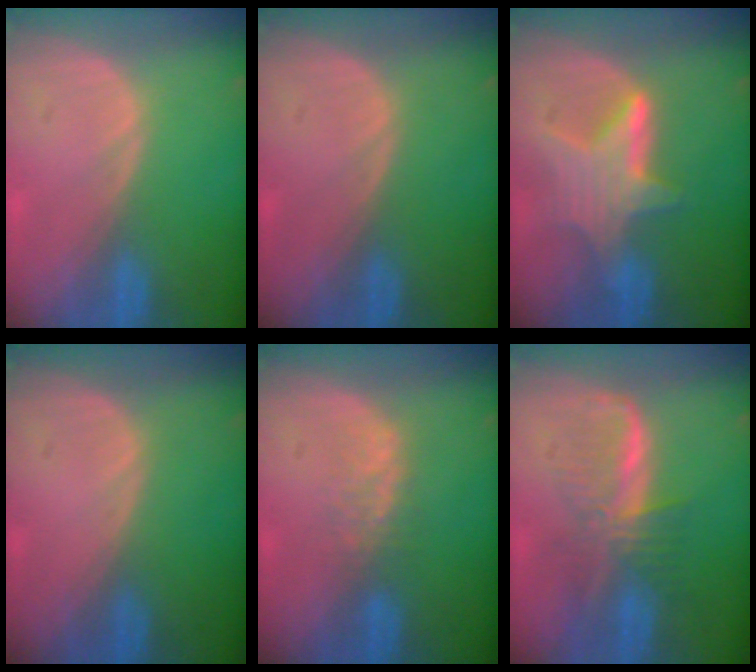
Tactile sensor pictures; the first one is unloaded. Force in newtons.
{"total": 0.0}
{"total": 6.5, "press": 6.4, "slide": 1.0}
{"total": 0.0}
{"total": 2.7, "press": 2.7, "slide": 0.6}
{"total": 6.6, "press": 6.3, "slide": 2.1}